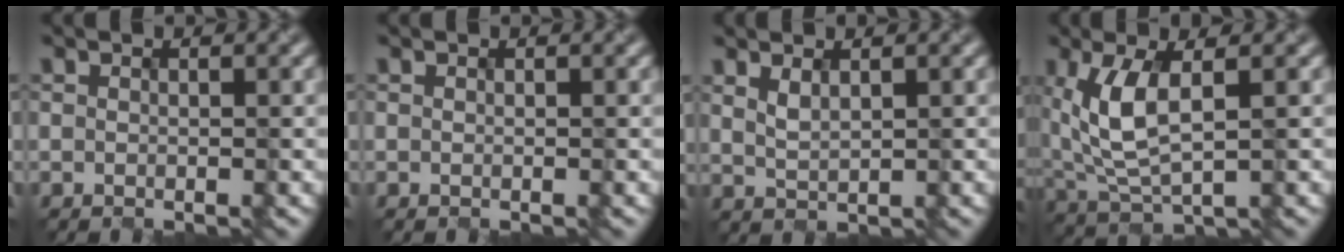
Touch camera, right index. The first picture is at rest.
{"total": 0.0}
{"total": 1.1, "force": [0.7, 0.3, 0.7], "torque": [-0.021, -0.006, 0.026]}
{"total": 5.2, "force": [0.9, 2.5, 4.4], "torque": [-0.114, -0.002, 0.028]}